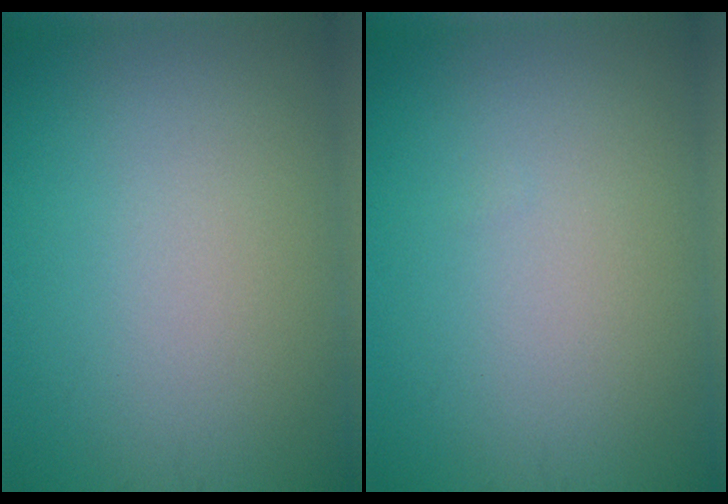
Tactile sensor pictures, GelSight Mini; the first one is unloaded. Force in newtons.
{"total": 0.0}